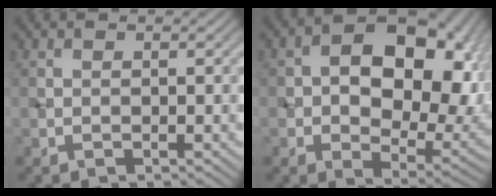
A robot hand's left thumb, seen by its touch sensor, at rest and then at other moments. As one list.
[{"total": 16.4, "force": [3.2, 10.4, 12.2], "torque": [-0.169, -0.005, 0.065]}]